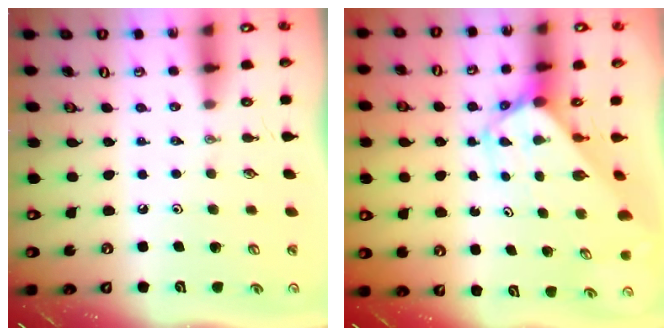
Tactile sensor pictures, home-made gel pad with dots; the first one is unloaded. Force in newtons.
{"total": 3.1, "press": 3.1, "slide": 0.3}